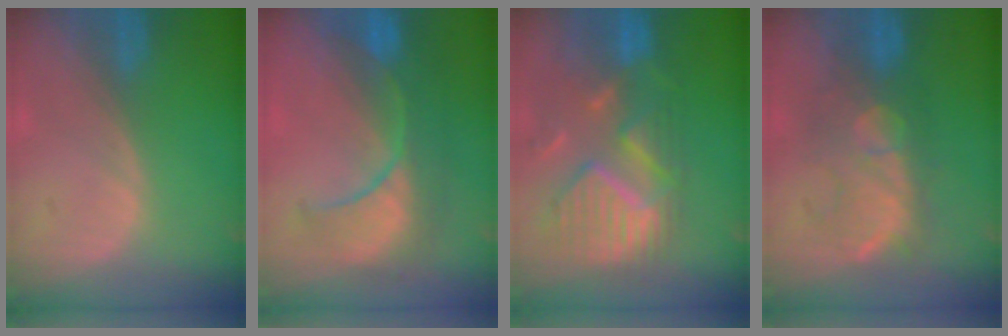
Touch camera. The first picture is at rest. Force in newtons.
{"total": 9.5, "press": 8.9, "slide": 3.3}
{"total": 11.7, "press": 10.3, "slide": 5.6}
{"total": 8.3, "press": 8.3, "slide": 0.1}